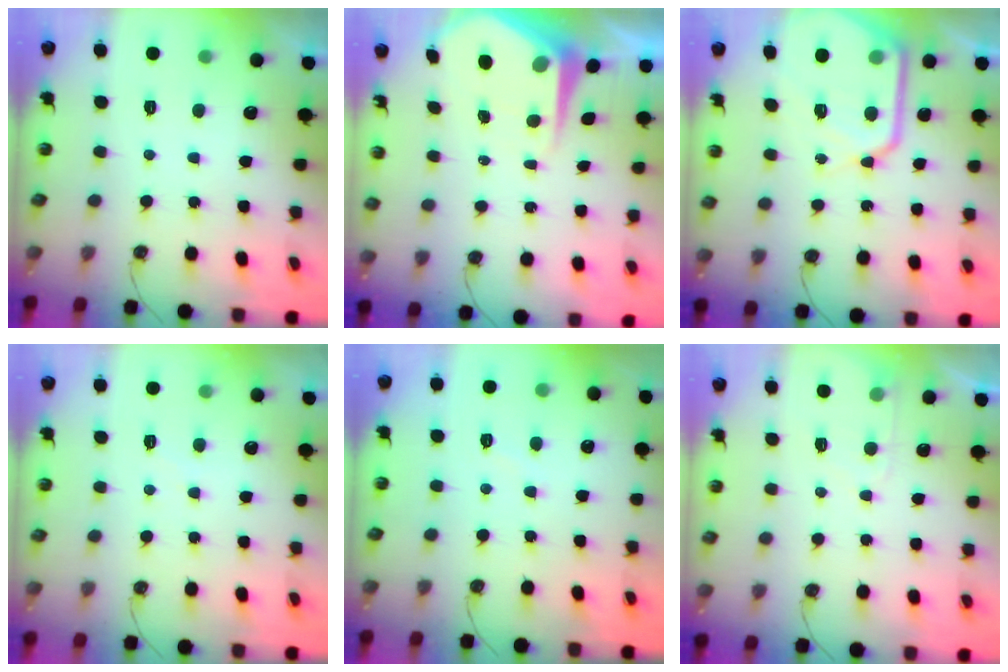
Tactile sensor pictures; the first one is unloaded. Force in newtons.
{"total": 7.2, "press": 7.2, "slide": 0.6}
{"total": 16.8, "press": 16.7, "slide": 1.9}
{"total": 3.6, "press": 3.6, "slide": 0.6}
{"total": 2.7, "press": 2.7, "slide": 0.4}
{"total": 4.8, "press": 4.8, "slide": 0.6}